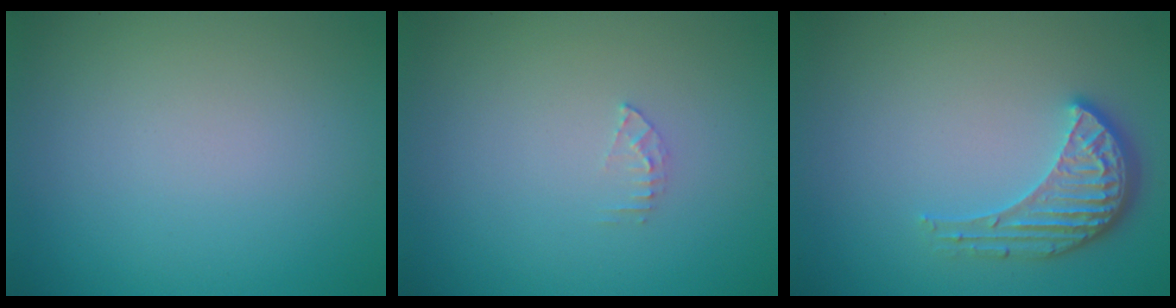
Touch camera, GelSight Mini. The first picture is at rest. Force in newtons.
{"total": 0.9, "press": 0.9, "slide": 0.1}
{"total": 3.5, "press": 2.8, "slide": 2.1}